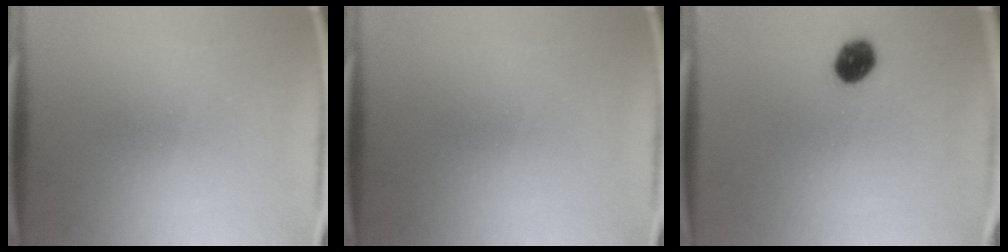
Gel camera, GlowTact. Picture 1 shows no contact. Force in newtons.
{"total": 0.0}
{"total": 6.2}